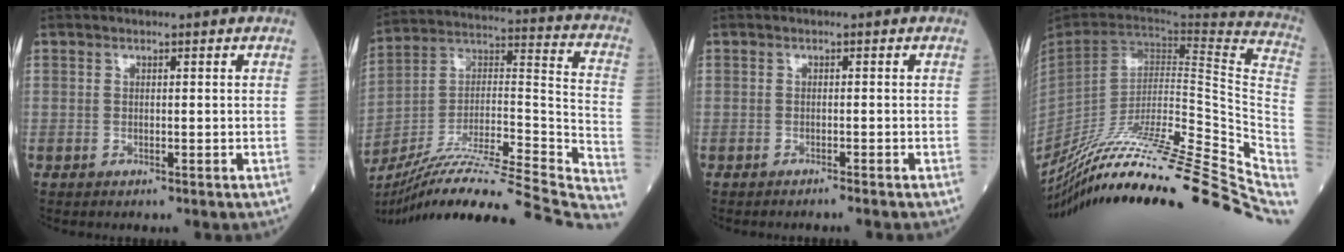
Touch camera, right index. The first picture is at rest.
{"total": 34.0, "force": [-29.8, 1.4, 16.3], "torque": [-0.198, -0.018, -0.447]}
{"total": 1.5, "force": [-1.3, -0.4, 0.5], "torque": [-0.007, 0.003, -0.019]}
{"total": 37.9, "force": [-28.9, 4.1, 24.1], "torque": [-0.254, -0.051, -0.423]}